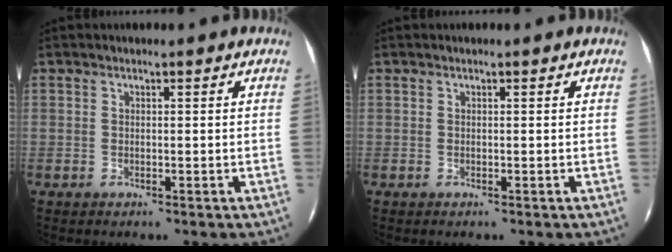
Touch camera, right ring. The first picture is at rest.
{"total": 0.0}